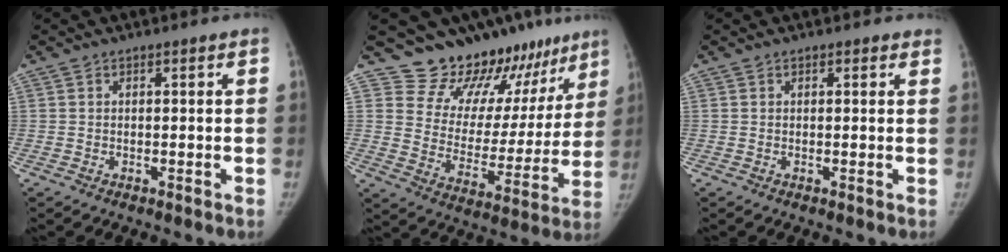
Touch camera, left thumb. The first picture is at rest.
{"total": 17.1, "force": [14.8, 7.3, 4.6], "torque": [-0.001, -0.114, 0.214]}
{"total": 0.9, "force": [0.6, 0.6, 0.2], "torque": [0.010, -0.003, 0.000]}